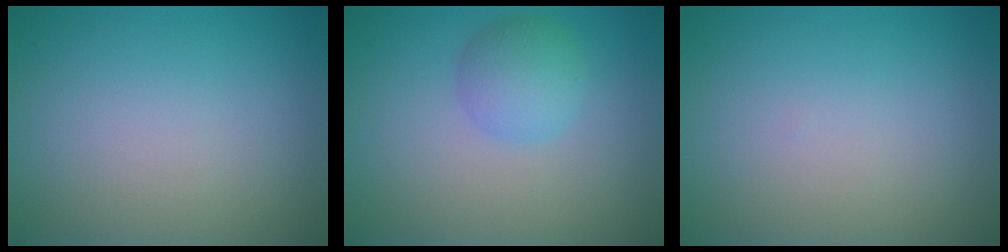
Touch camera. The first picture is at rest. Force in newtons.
{"total": 2.8, "press": 2.8, "slide": 0.1}
{"total": 0.0}